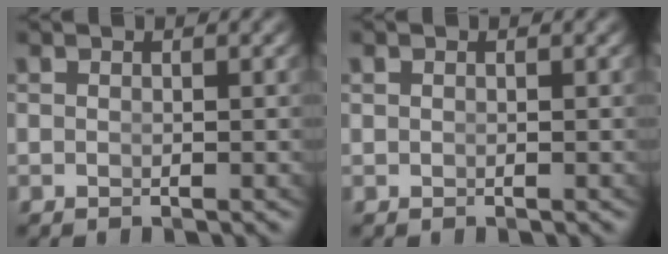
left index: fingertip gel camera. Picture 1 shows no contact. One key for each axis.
{"total": 0.0}